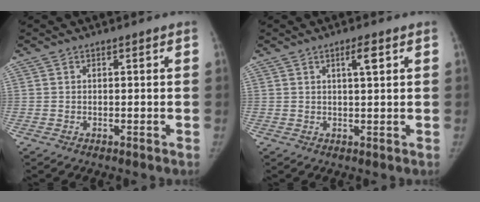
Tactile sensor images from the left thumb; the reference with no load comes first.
{"total": 3.0, "force": [1.3, 0.5, 2.6], "torque": [-0.042, -0.004, 0.021]}